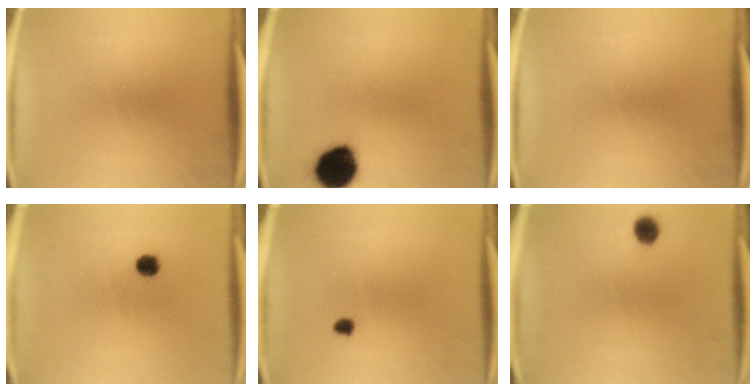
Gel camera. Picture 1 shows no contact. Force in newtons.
{"total": 11.9}
{"total": 0.0}
{"total": 2.8}
{"total": 1.3}
{"total": 3.1}